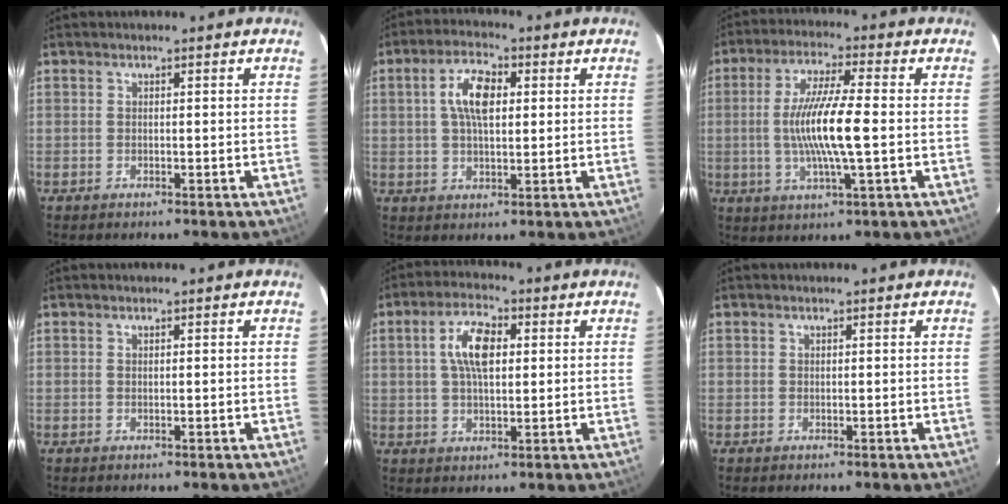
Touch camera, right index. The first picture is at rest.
{"total": 7.5, "force": [1.7, 3.5, 6.4], "torque": [-0.118, 0.014, 0.031]}
{"total": 11.7, "force": [-0.9, 1.1, 11.6], "torque": [-0.223, -0.004, -0.018]}
{"total": 0.0}
{"total": 7.9, "force": [1.8, 3.7, 6.8], "torque": [-0.126, 0.015, 0.033]}
{"total": 0.0}